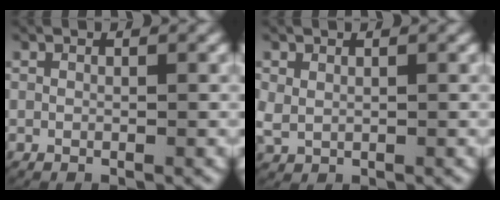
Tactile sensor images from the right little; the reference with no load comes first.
{"total": 2.0, "force": [0.4, 1.8, 0.8], "torque": [-0.029, -0.006, 0.017]}